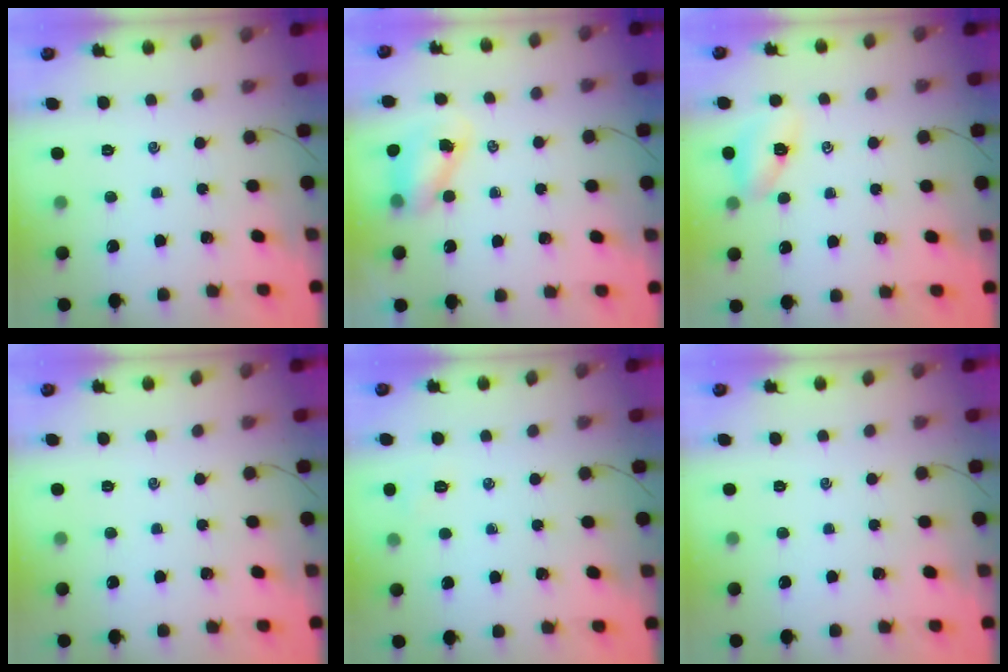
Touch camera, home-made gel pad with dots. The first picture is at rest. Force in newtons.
{"total": 6.7, "press": 6.7, "slide": 0.9}
{"total": 5.5, "press": 5.4, "slide": 1.1}
{"total": 0.0}
{"total": 4.5, "press": 4.4, "slide": 1.0}
{"total": 0.0}